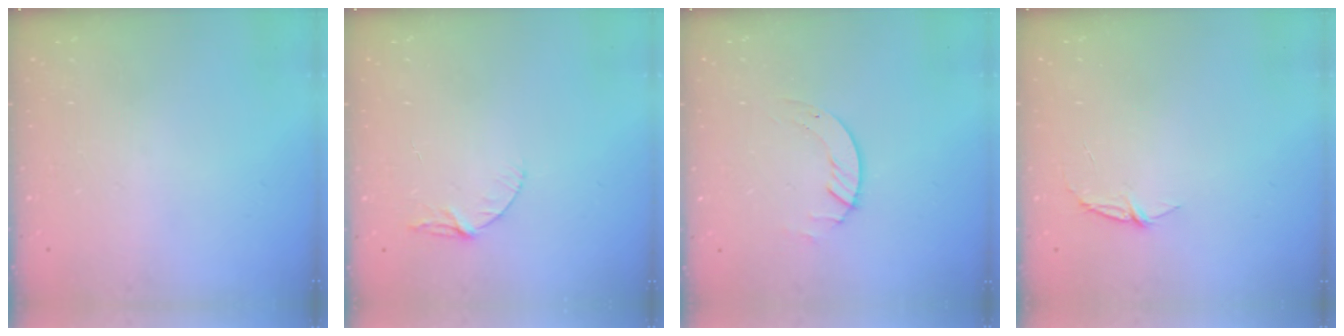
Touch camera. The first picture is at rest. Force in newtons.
{"total": 5.2, "press": 5.1, "slide": 0.6}
{"total": 2.0, "press": 2.0, "slide": 0.2}
{"total": 3.9, "press": 3.9, "slide": 0.4}